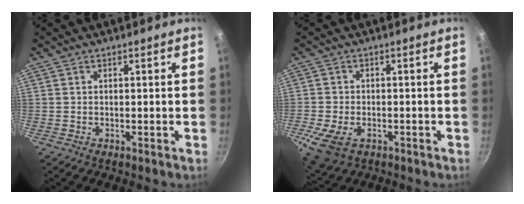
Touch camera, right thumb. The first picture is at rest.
{"total": 8.1, "force": [-3.0, 5.2, 5.4], "torque": [-0.109, -0.004, -0.053]}